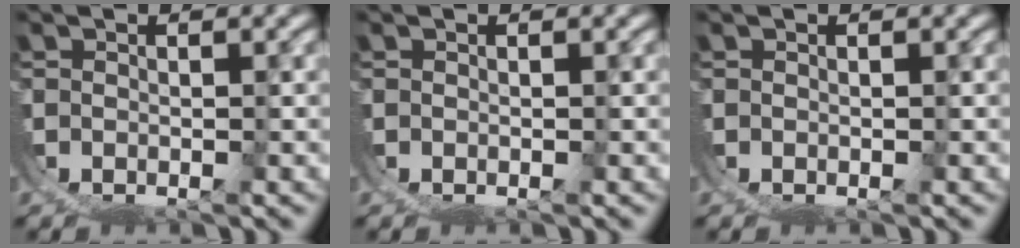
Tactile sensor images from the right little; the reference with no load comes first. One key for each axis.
{"total": 0.0}
{"total": 0.0}